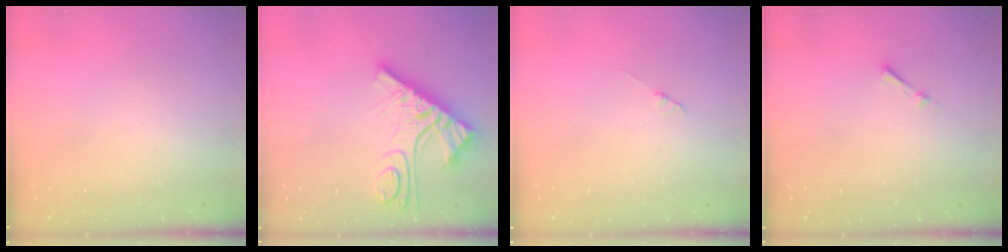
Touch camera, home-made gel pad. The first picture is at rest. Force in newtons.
{"total": 11.5, "press": 11.4, "slide": 1.0}
{"total": 0.9, "press": 0.8, "slide": 0.2}
{"total": 1.7, "press": 1.7, "slide": 0.2}